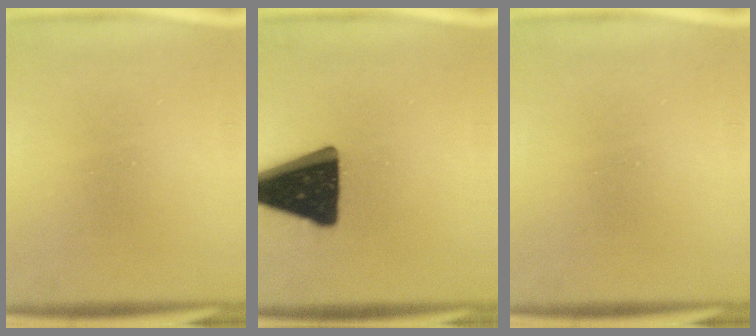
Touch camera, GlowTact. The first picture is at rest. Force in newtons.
{"total": 19.3}
{"total": 0.0}